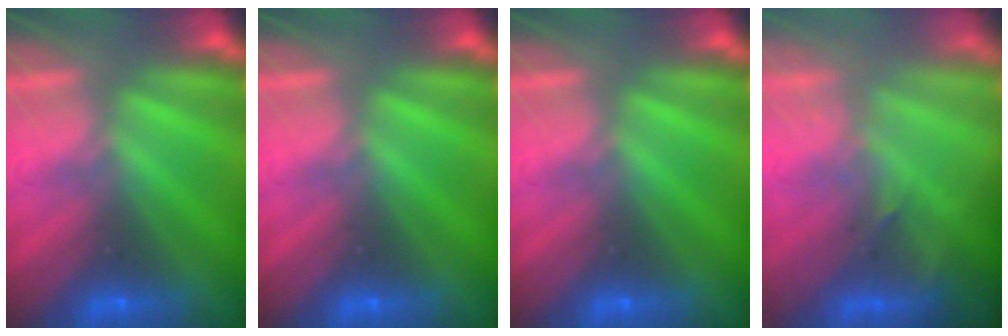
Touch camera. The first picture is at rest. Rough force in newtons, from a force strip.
{"total": 0.0}
{"total": 0.0}
{"total": 2.9}